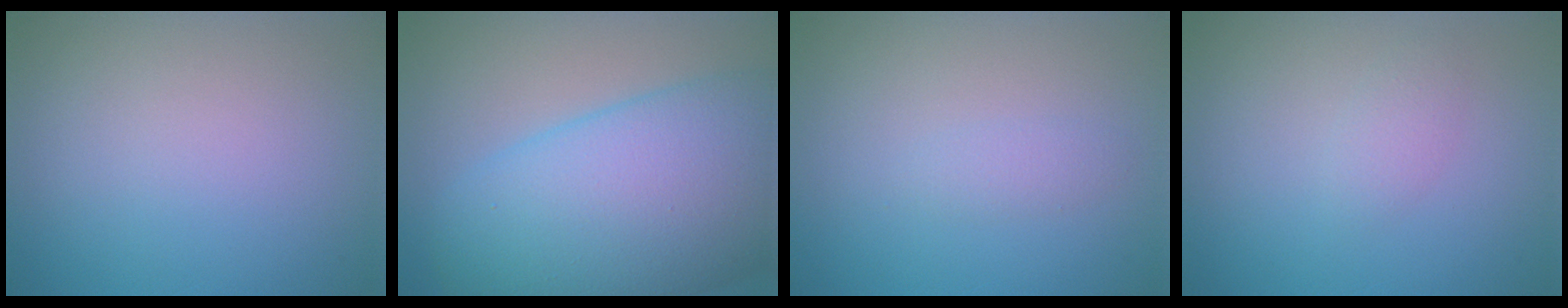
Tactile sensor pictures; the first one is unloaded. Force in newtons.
{"total": 13.8, "press": 13.8, "slide": 0.3}
{"total": 0.9, "press": 0.9, "slide": 0.0}
{"total": 1.2, "press": 1.2, "slide": 0.1}